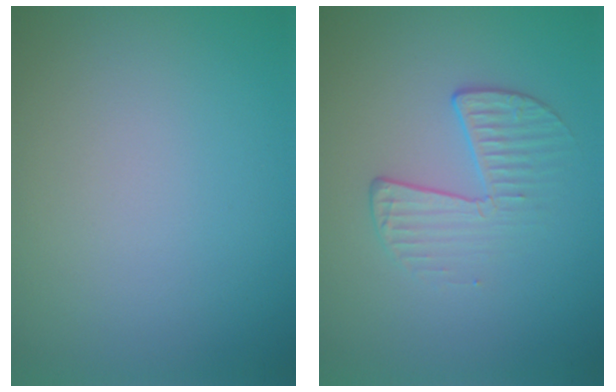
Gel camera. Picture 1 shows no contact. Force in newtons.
{"total": 2.2, "press": 1.3, "slide": 1.8}